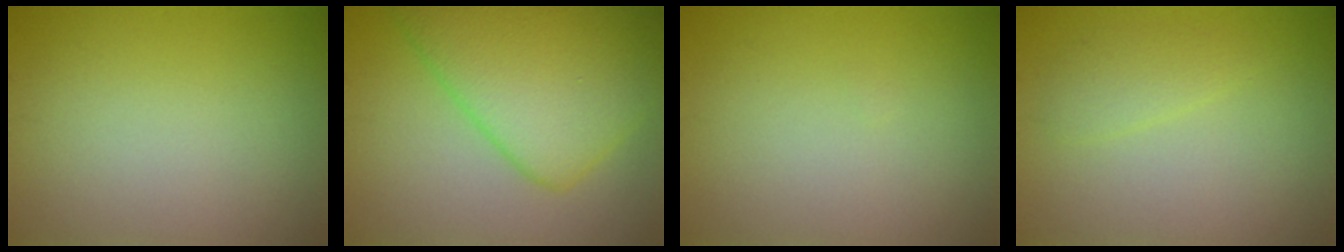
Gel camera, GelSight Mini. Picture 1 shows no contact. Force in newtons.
{"total": 9.8, "press": 9.8, "slide": 0.2}
{"total": 0.0}
{"total": 1.6, "press": 1.6, "slide": 0.0}